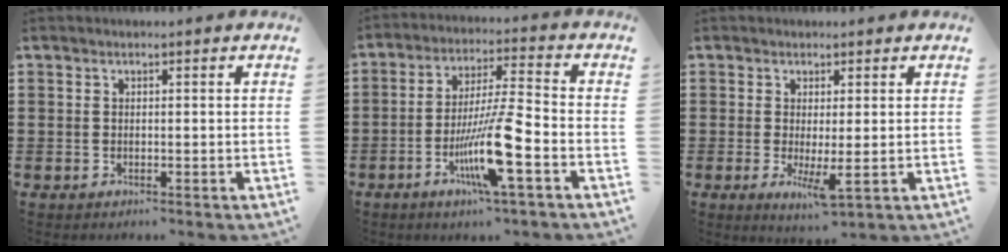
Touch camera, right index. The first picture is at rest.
{"total": 11.3, "force": [-4.5, 0.9, 10.3], "torque": [-0.207, -0.013, -0.089]}
{"total": 4.3, "force": [-0.4, 0.9, 4.1], "torque": [-0.081, -0.012, -0.003]}